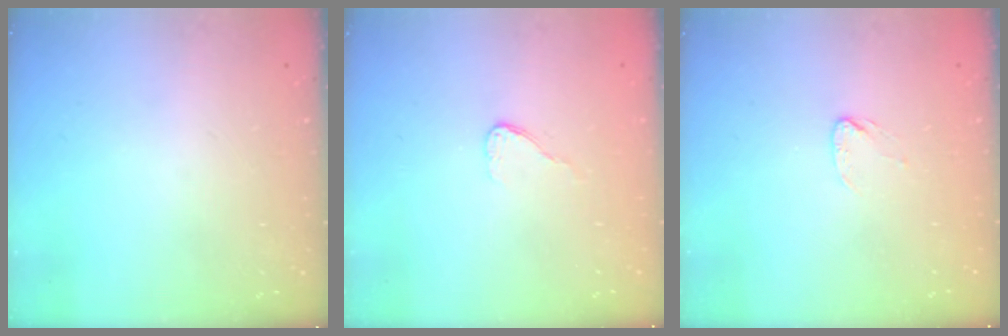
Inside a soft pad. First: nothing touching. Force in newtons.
{"total": 3.5, "press": 3.5, "slide": 0.3}
{"total": 2.7, "press": 2.7, "slide": 0.2}